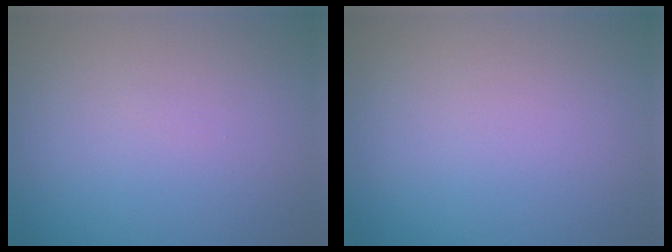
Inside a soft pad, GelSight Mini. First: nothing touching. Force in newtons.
{"total": 0.0}